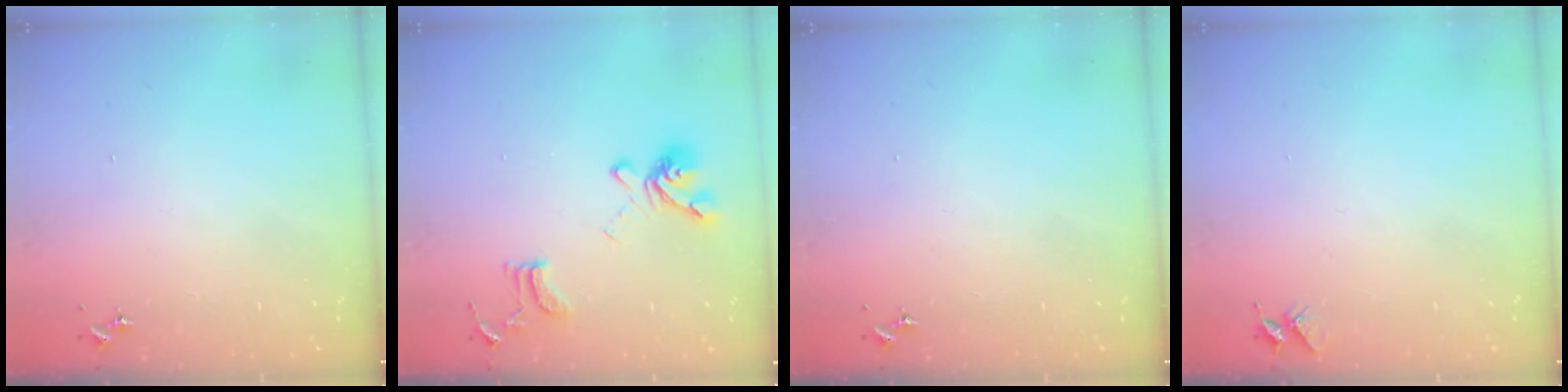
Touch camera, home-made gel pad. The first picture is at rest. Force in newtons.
{"total": 15.0, "press": 14.9, "slide": 1.6}
{"total": 0.0}
{"total": 3.7, "press": 3.7, "slide": 0.3}